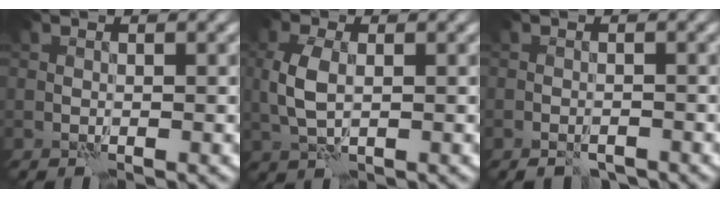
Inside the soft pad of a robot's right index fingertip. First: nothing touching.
{"total": 3.4, "force": [0.1, 2.0, 2.7], "torque": [-0.074, 0.000, 0.001]}
{"total": 2.0, "force": [-1.6, 0.8, 0.9], "torque": [-0.019, 0.002, -0.027]}